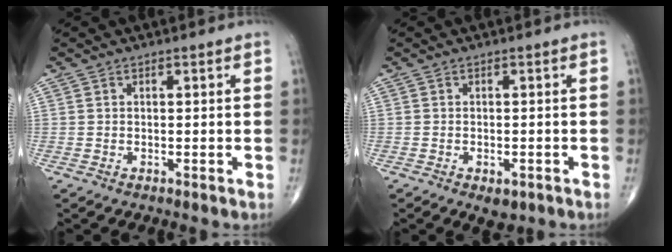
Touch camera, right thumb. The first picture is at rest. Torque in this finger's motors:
{"motor_torque": [0.18, 0.39, -0.06, -0.07, 0.03]}